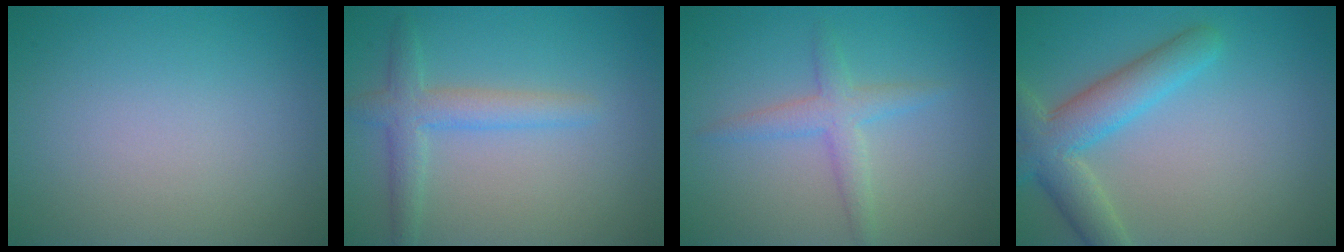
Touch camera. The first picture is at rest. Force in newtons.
{"total": 3.0, "press": 3.0, "slide": 0.2}
{"total": 2.6, "press": 2.6, "slide": 0.0}
{"total": 5.4, "press": 5.4, "slide": 0.4}